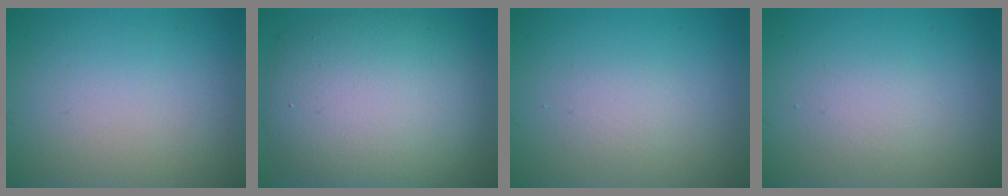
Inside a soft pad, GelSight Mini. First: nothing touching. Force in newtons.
{"total": 11.1, "press": 11.1, "slide": 0.6}
{"total": 1.3, "press": 1.3, "slide": 0.0}
{"total": 1.3, "press": 1.3, "slide": 0.0}